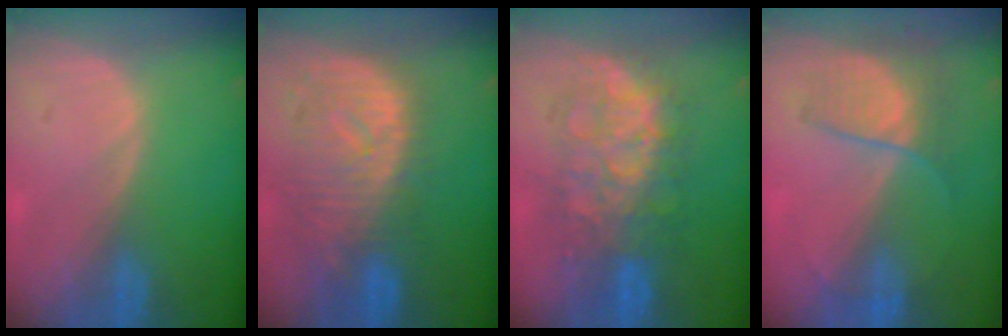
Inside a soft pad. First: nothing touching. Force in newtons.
{"total": 10.9, "press": 9.7, "slide": 4.9}
{"total": 9.4, "press": 9.3, "slide": 0.6}
{"total": 7.0, "press": 6.0, "slide": 3.7}